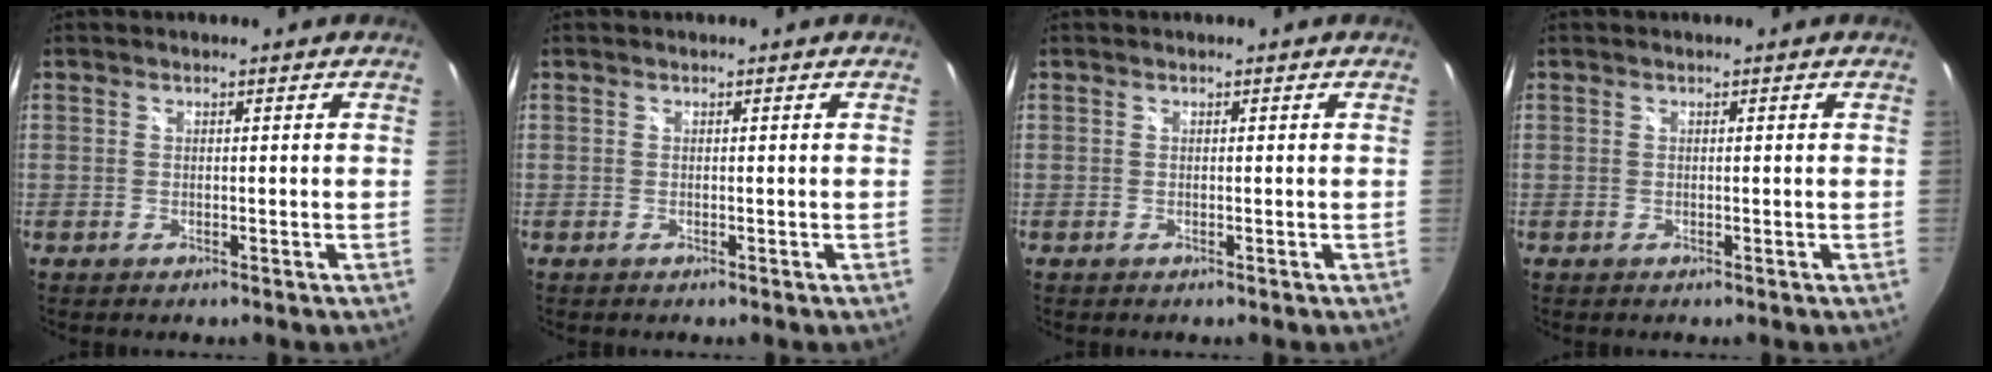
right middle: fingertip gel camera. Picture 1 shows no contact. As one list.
[{"total": 0.0}, {"total": 0.0}, {"total": 0.0}]